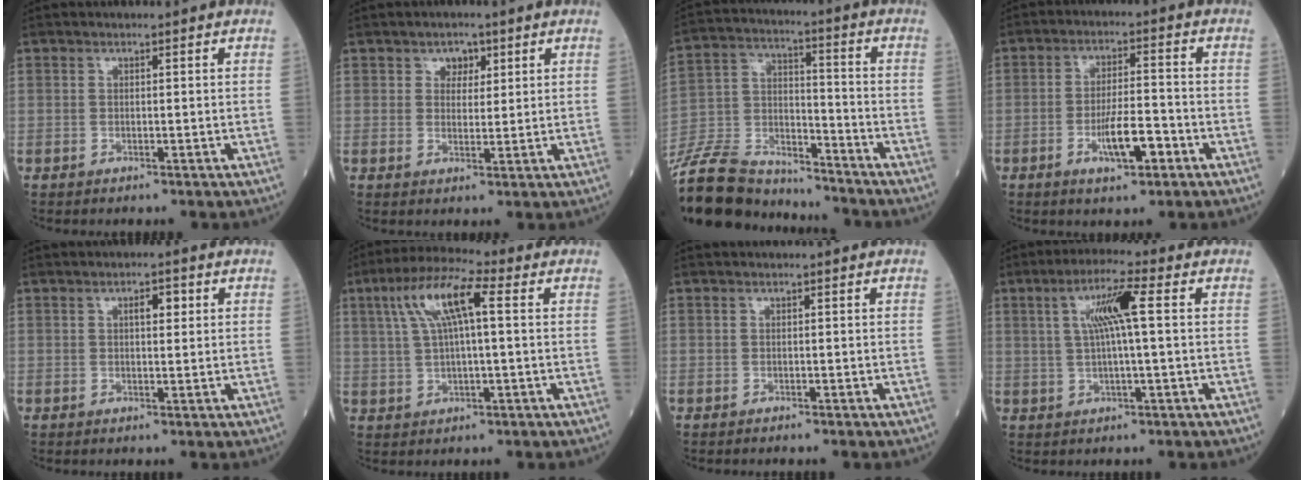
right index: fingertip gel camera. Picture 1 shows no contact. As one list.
[{"total": 2.9, "force": [1.5, 2.0, 1.3], "torque": [-0.013, 0.002, 0.022]}, {"total": 16.3, "force": [-15.5, 3.7, 3.4], "torque": [-0.072, 0.024, -0.277]}, {"total": 7.0, "force": [-3.0, 1.6, 6.1], "torque": [-0.114, 0.000, -0.050]}, {"total": 2.4, "force": [0.8, 0.9, 2.1], "torque": [-0.033, 0.004, 0.012]}, {"total": 9.2, "force": [2.6, 1.7, 8.7], "torque": [-0.176, 0.030, 0.048]}, {"total": 0.6, "force": [-0.6, 0.1, 0.2], "torque": [-0.002, 0.000, -0.011]}, {"total": 7.2, "force": [1.6, 0.2, 7.1], "torque": [-0.135, 0.012, 0.028]}]